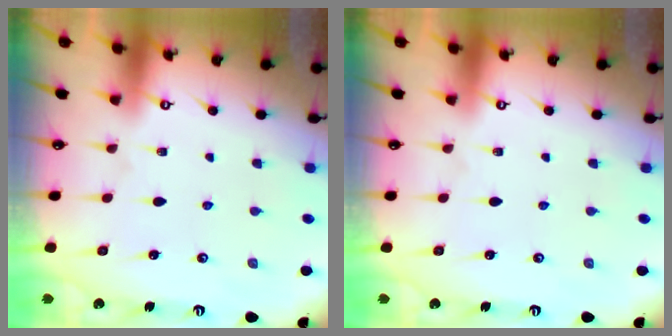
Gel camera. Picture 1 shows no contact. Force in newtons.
{"total": 0.0}